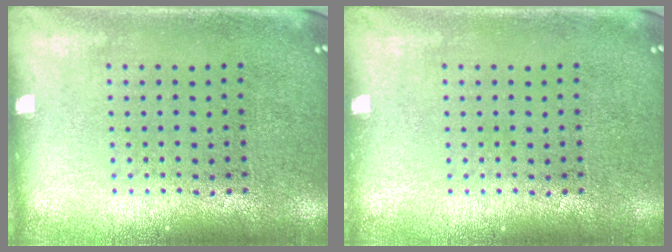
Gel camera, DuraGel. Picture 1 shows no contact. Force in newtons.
{"total": 0.0}